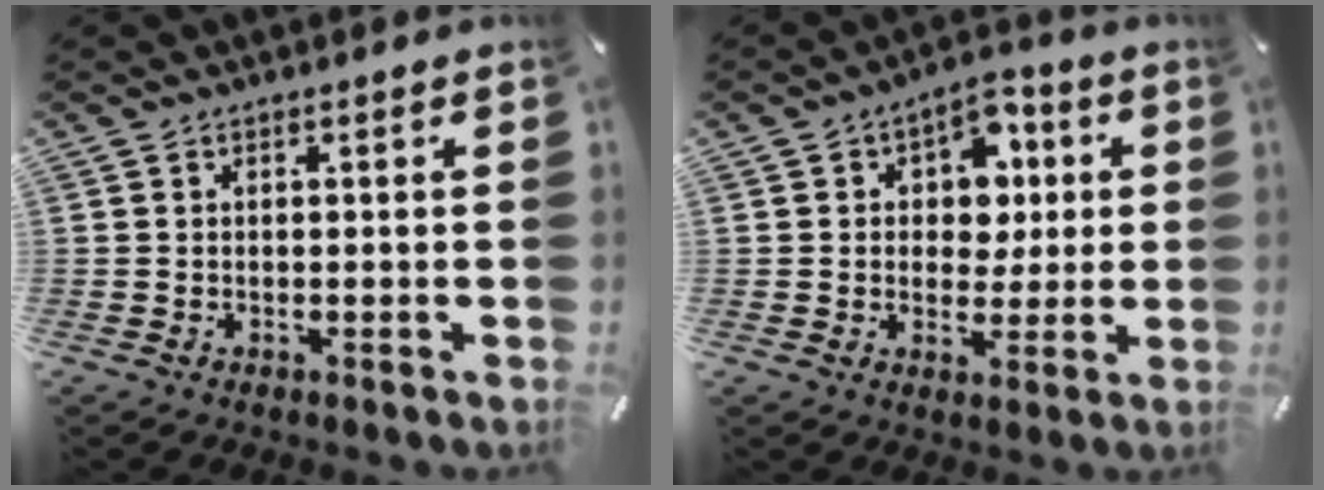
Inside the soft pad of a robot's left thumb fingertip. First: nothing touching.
{"total": 8.6, "force": [1.6, 7.4, 4.0], "torque": [-0.049, -0.007, 0.025]}